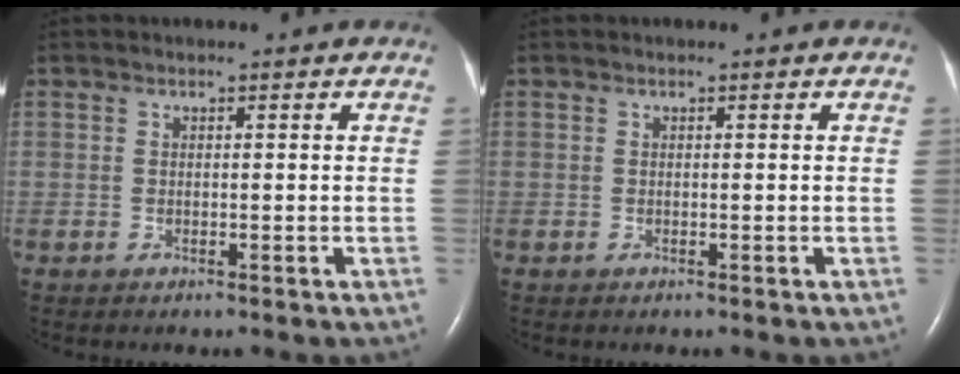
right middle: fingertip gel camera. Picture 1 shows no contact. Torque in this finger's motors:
{"motor_torque": [0.01, -0.01, 0.00, 0.00]}